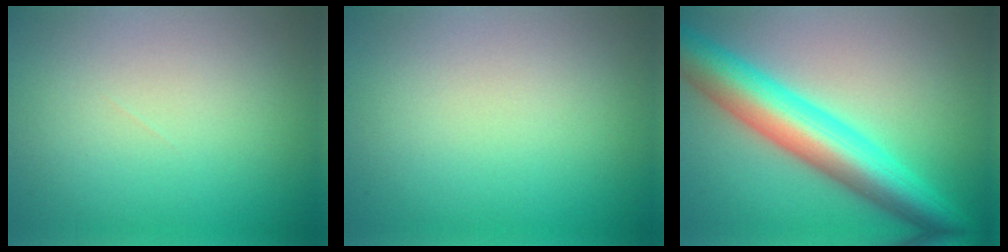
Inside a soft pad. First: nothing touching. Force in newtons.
{"total": 0.0}
{"total": 9.5, "press": 9.5, "slide": 0.2}